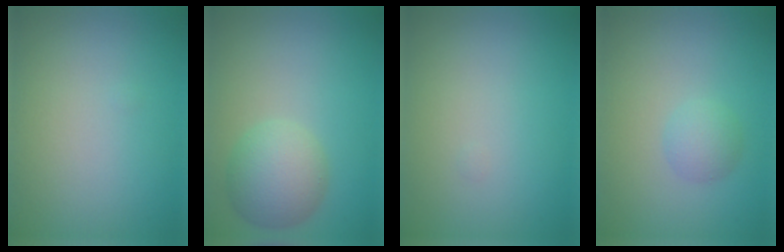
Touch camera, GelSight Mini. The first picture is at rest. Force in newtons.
{"total": 4.7, "press": 4.7, "slide": 0.1}
{"total": 0.0}
{"total": 1.9, "press": 1.9, "slide": 0.1}